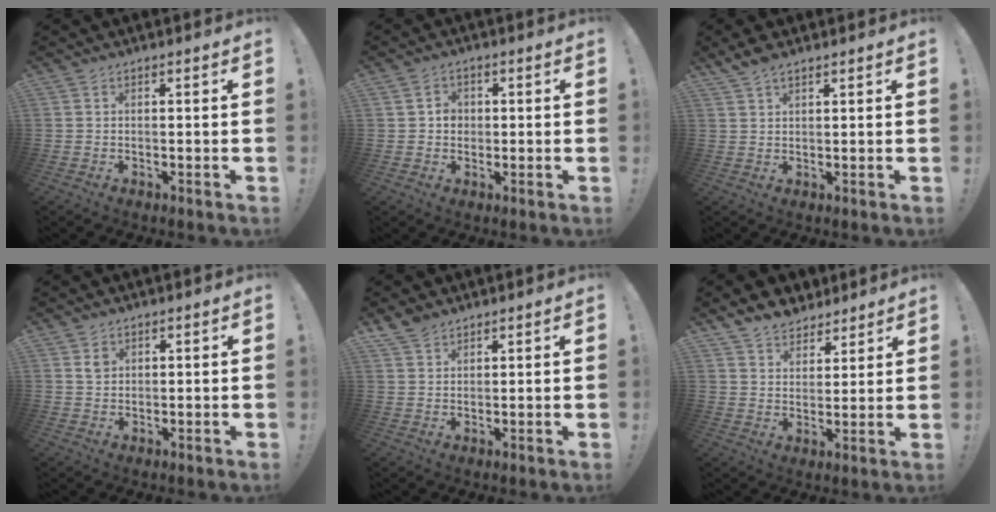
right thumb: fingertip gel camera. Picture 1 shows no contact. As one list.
[{"total": 3.9, "force": [0.3, 3.6, 1.5], "torque": [-0.011, -0.002, 0.001]}, {"total": 3.7, "force": [2.9, 1.2, 1.8], "torque": [-0.034, -0.014, 0.055]}, {"total": 2.6, "force": [1.4, 2.0, 0.7], "torque": [0.007, -0.010, 0.023]}, {"total": 4.3, "force": [3.6, 2.1, 1.0], "torque": [-0.013, -0.022, 0.068]}, {"total": 7.2, "force": [5.7, 4.3, 1.0], "torque": [-0.022, -0.045, 0.111]}]